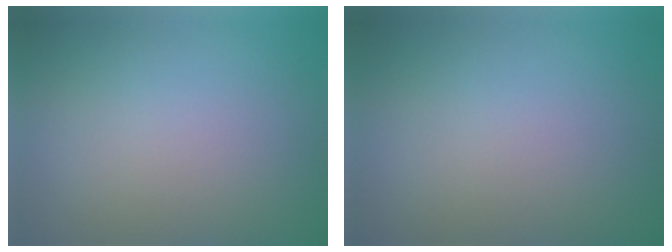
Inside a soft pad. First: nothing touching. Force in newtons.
{"total": 0.0}